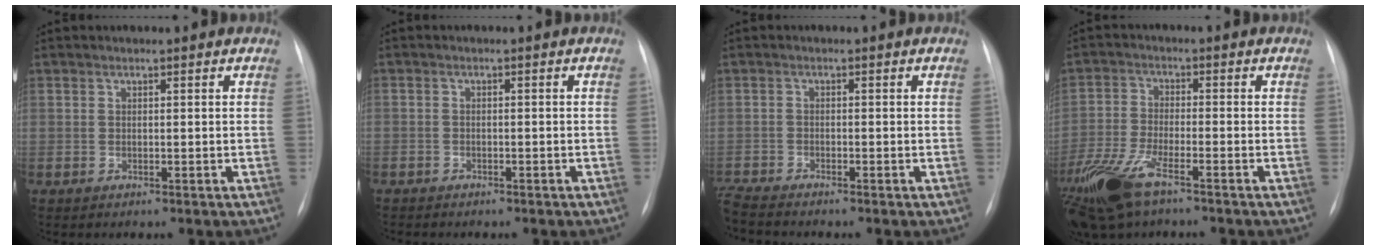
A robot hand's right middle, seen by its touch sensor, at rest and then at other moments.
{"total": 2.9, "force": [-2.4, 1.4, 0.9], "torque": [-0.017, 0.001, -0.028]}
{"total": 4.3, "force": [-4.1, -0.4, 1.2], "torque": [-0.027, -0.014, -0.077]}
{"total": 12.0, "force": [-7.9, 3.5, 8.3], "torque": [-0.187, -0.018, -0.149]}